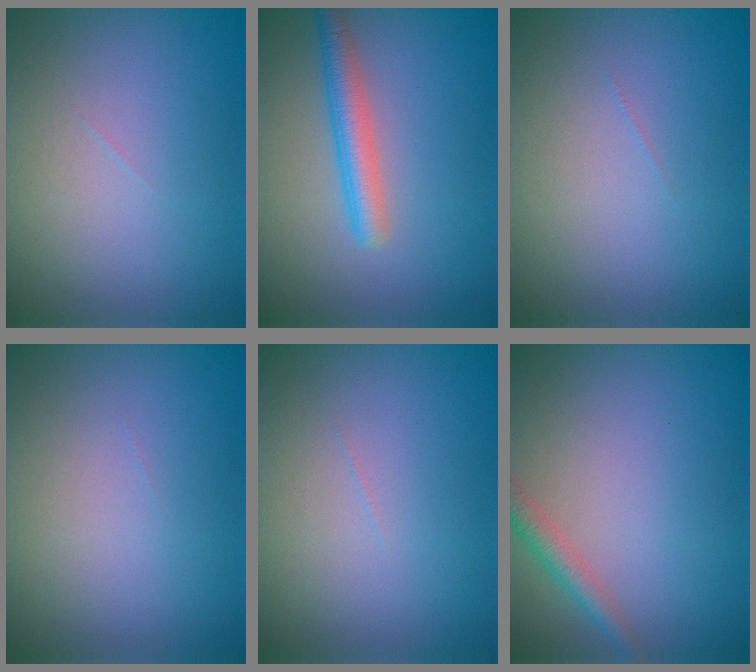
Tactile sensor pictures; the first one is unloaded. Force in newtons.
{"total": 3.0, "press": 3.0, "slide": 0.1}
{"total": 0.0}
{"total": 0.0}
{"total": 0.0}
{"total": 2.0, "press": 2.0, "slide": 0.1}